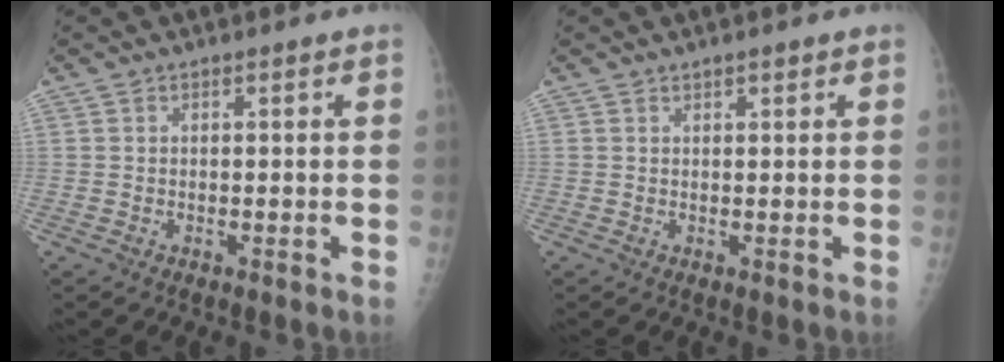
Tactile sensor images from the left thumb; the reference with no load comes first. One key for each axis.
{"total": 1.1, "fx": 0.8, "fy": 0.4, "fz": 0.6, "tx": -0.005, "ty": -0.004, "tz": 0.011}